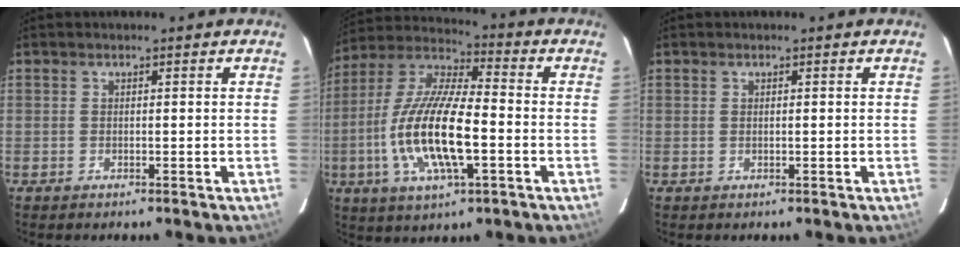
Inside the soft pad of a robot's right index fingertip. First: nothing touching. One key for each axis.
{"total": 17.3, "fx": -4.1, "fy": 5.1, "fz": 16.1, "tx": -0.326, "ty": -0.007, "tz": -0.083}
{"total": 0.0}